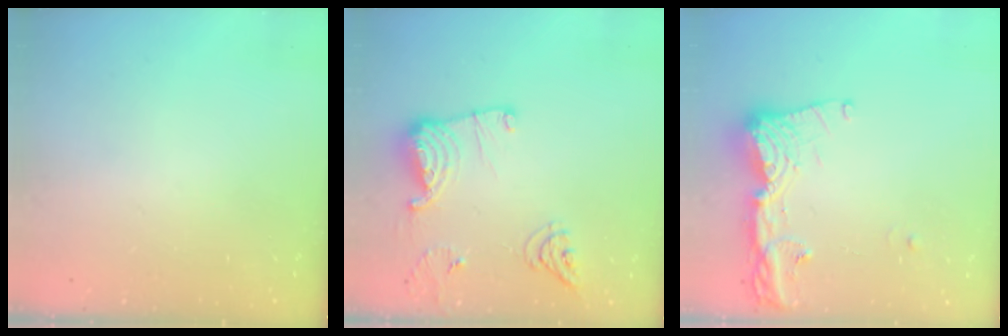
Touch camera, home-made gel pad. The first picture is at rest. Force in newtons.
{"total": 12.9, "press": 12.9, "slide": 0.7}
{"total": 14.5, "press": 14.4, "slide": 1.7}